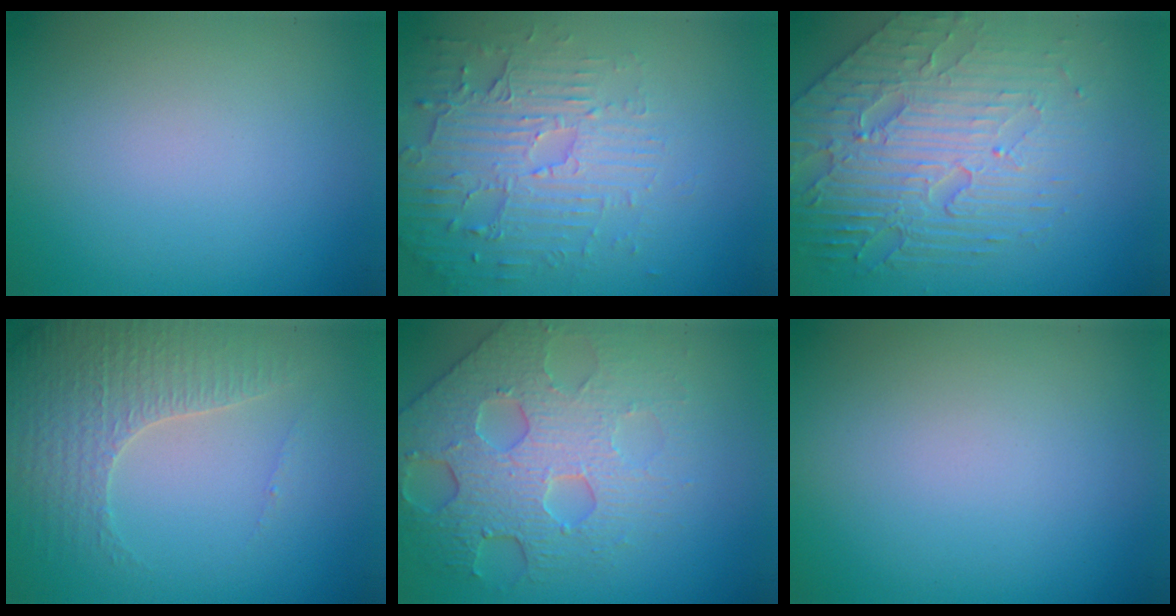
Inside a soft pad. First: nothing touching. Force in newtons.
{"total": 4.3, "press": 3.7, "slide": 2.1}
{"total": 6.7, "press": 5.3, "slide": 4.1}
{"total": 3.3, "press": 3.3, "slide": 0.6}
{"total": 6.3, "press": 5.2, "slide": 3.7}
{"total": 0.0}